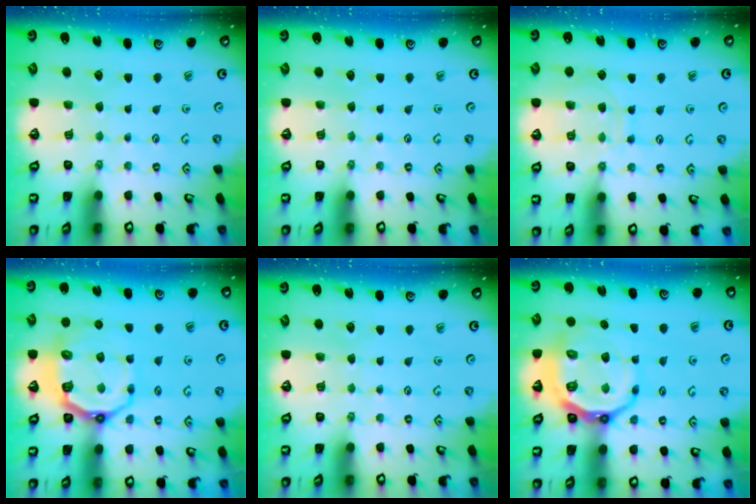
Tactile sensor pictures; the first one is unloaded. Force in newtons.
{"total": 0.0}
{"total": 9.0, "press": 9.0, "slide": 0.7}
{"total": 13.3, "press": 12.7, "slide": 3.9}
{"total": 0.0}
{"total": 16.4, "press": 15.9, "slide": 3.8}